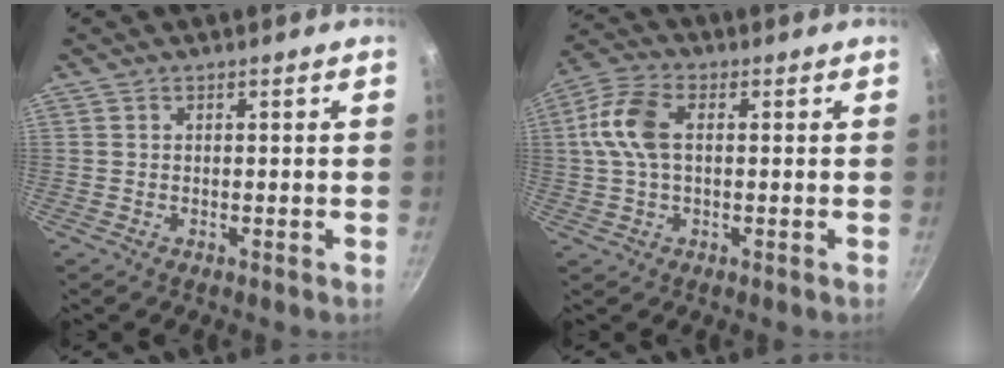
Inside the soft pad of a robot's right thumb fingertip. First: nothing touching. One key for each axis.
{"total": 9.5, "fx": 1.1, "fy": 5.5, "fz": 7.6, "tx": -0.159, "ty": 0.020, "tz": 0.013}